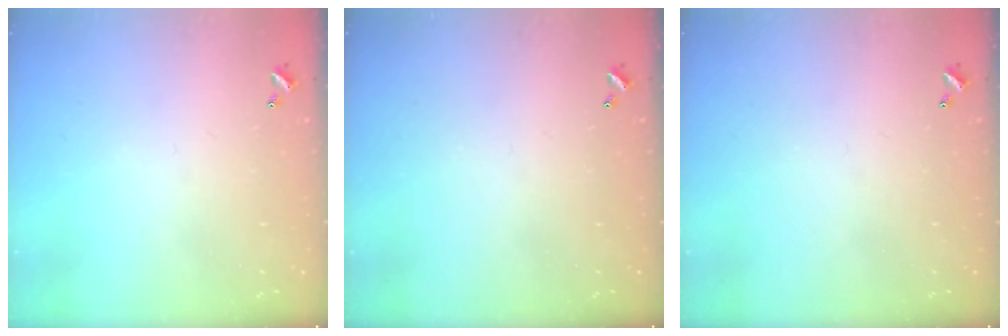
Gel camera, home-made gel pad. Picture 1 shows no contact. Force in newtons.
{"total": 0.0}
{"total": 0.0}